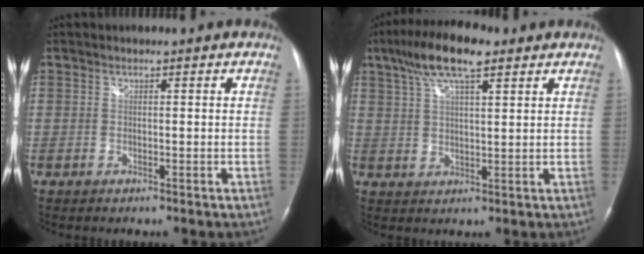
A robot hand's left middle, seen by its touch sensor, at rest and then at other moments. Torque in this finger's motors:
{"motor_torque": [1.26, -0.70, 0.14, 0.10]}